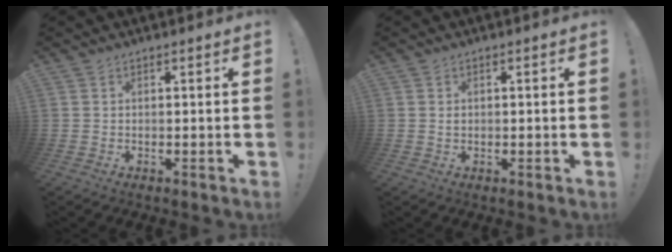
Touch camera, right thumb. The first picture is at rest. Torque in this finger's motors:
{"motor_torque": [-0.08, -0.16, 0.09, -0.04, -0.04]}